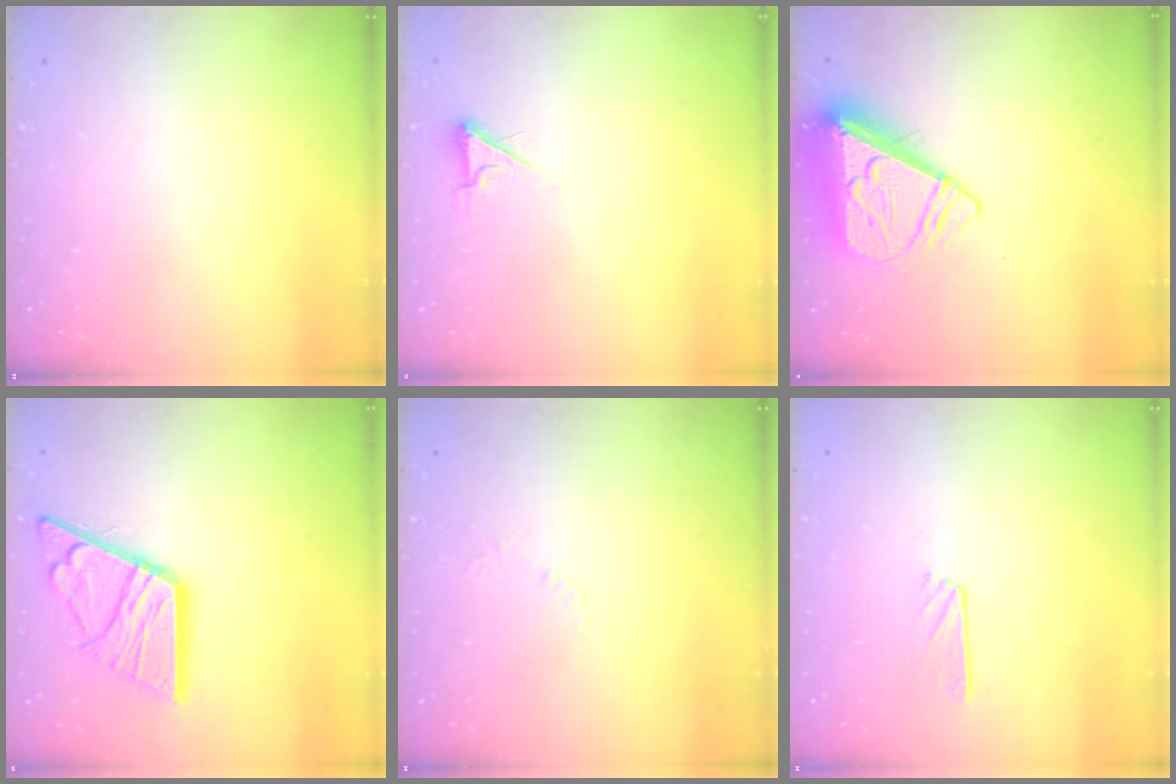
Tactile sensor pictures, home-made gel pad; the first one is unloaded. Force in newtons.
{"total": 3.5, "press": 3.4, "slide": 0.6}
{"total": 8.6, "press": 8.4, "slide": 1.3}
{"total": 17.5, "press": 17.4, "slide": 1.8}
{"total": 3.3, "press": 3.3, "slide": 0.4}
{"total": 4.8, "press": 4.7, "slide": 0.5}